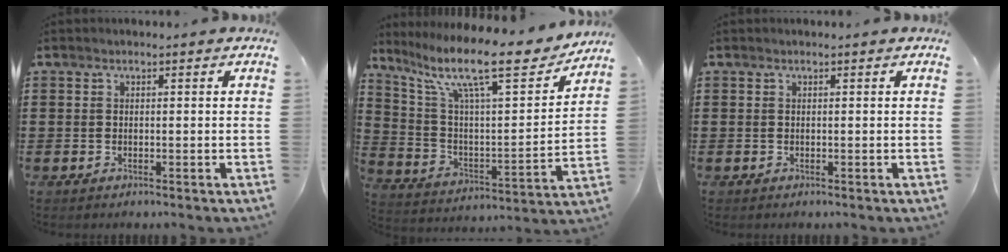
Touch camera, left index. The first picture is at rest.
{"total": 14.7, "force": [10.7, 2.8, 9.8], "torque": [-0.202, -0.063, 0.172]}
{"total": 0.0}